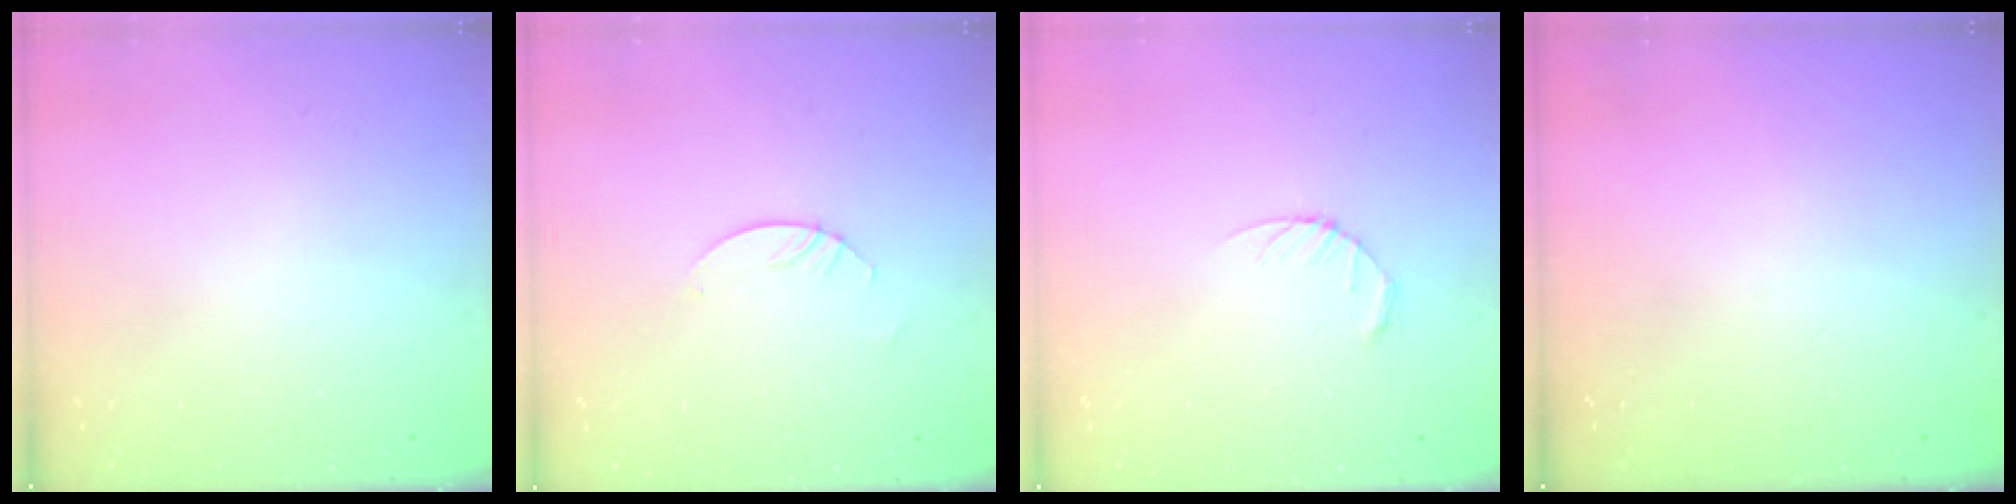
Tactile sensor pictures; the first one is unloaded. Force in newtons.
{"total": 2.4, "press": 2.4, "slide": 0.2}
{"total": 3.4, "press": 3.4, "slide": 0.5}
{"total": 0.0}